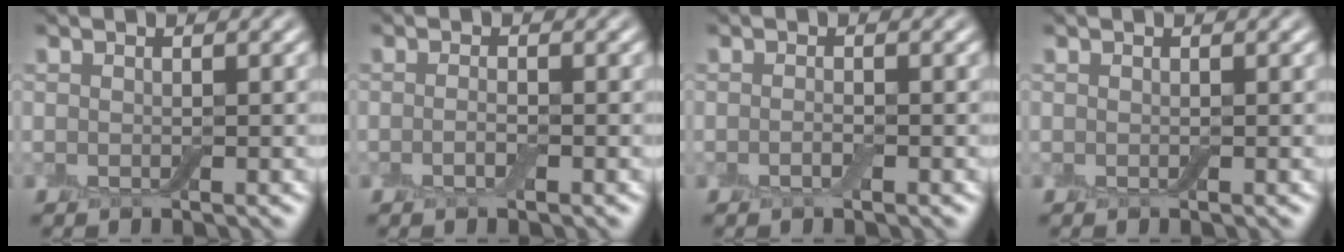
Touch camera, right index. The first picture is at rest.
{"total": 1.1, "force": [-0.5, 0.3, 0.9], "torque": [-0.019, -0.002, -0.011]}
{"total": 0.8, "force": [-0.4, 0.2, 0.6], "torque": [-0.014, -0.001, -0.008]}
{"total": 0.0}